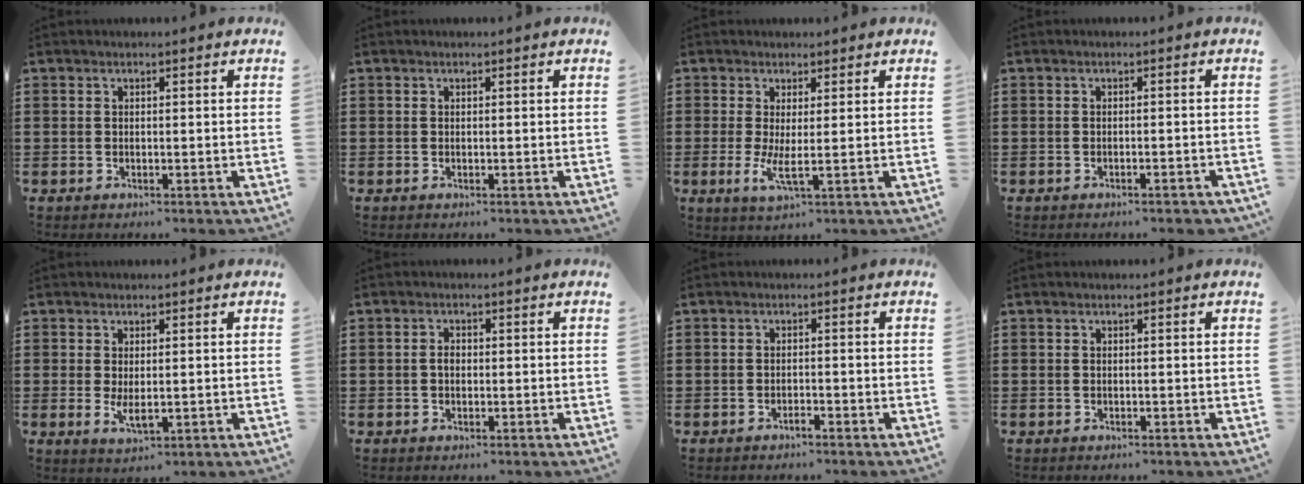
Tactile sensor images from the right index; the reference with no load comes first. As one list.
[{"total": 0.0}, {"total": 4.1, "force": [-0.2, 0.2, 4.0], "torque": [-0.090, -0.016, -0.006]}, {"total": 0.9, "force": [-0.7, 0.0, 0.6], "torque": [-0.011, -0.003, -0.013]}, {"total": 3.0, "force": [0.2, 1.1, 2.8], "torque": [-0.062, -0.003, 0.002]}, {"total": 1.5, "force": [-0.1, 0.9, 1.2], "torque": [-0.022, 0.005, -0.003]}, {"total": 1.0, "force": [-0.9, 0.1, 0.4], "torque": [-0.011, -0.002, -0.017]}, {"total": 0.0}]